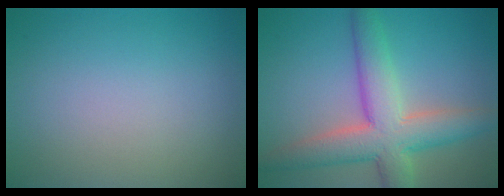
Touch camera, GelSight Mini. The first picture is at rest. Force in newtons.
{"total": 7.4, "press": 7.4, "slide": 0.7}